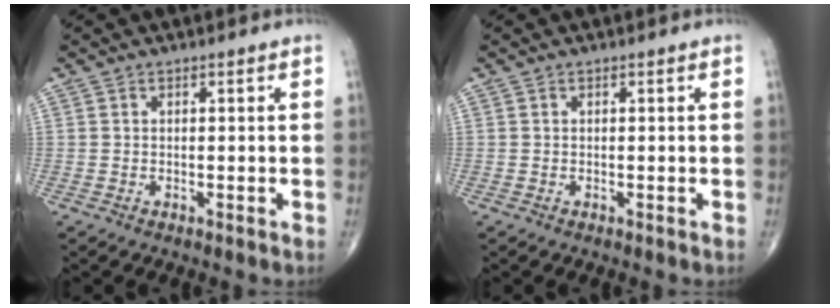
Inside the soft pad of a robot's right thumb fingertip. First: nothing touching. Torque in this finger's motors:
{"motor_torque": [0.00, 0.00, 0.01, 0.01, 0.00]}